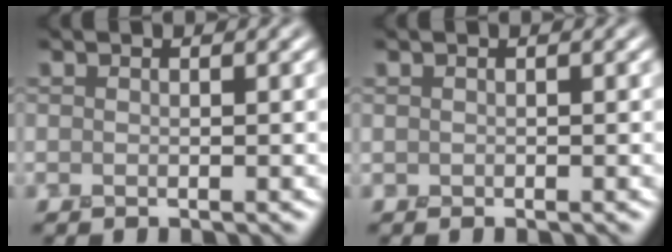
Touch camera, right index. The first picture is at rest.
{"total": 0.0}